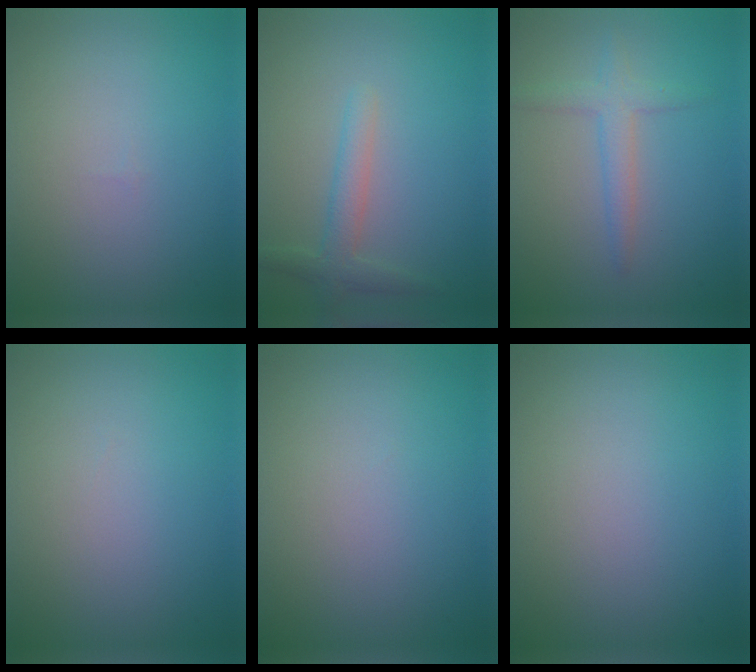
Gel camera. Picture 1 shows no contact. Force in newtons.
{"total": 2.4, "press": 2.4, "slide": 0.1}
{"total": 2.4, "press": 2.4, "slide": 0.1}
{"total": 0.0}
{"total": 0.0}
{"total": 0.0}